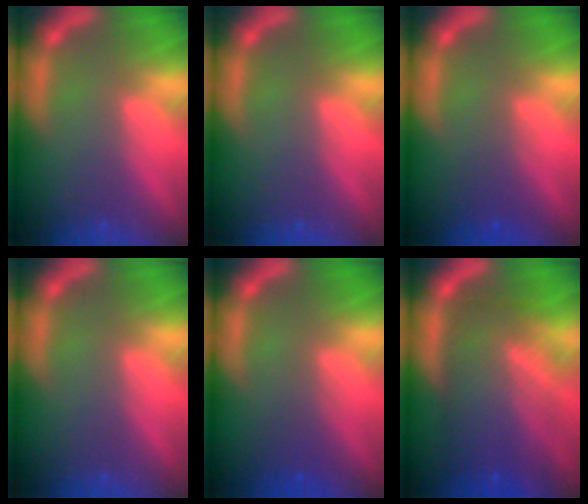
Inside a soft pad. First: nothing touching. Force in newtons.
{"total": 0.0}
{"total": 1.9}
{"total": 0.0}
{"total": 2.0}
{"total": 10.1}